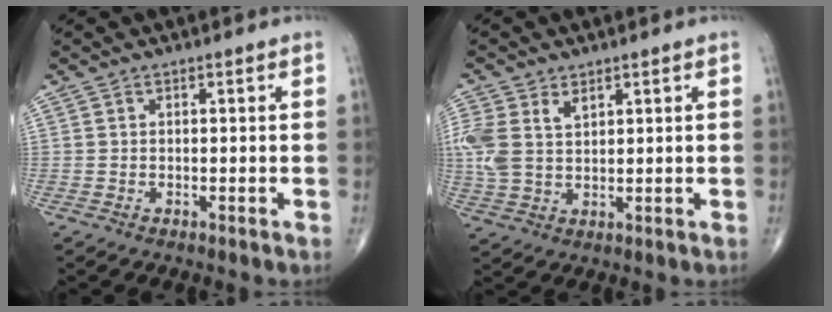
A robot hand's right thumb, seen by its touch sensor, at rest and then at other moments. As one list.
[{"total": 8.6, "force": [2.9, 5.5, 5.9], "torque": [-0.139, 0.004, 0.064]}]